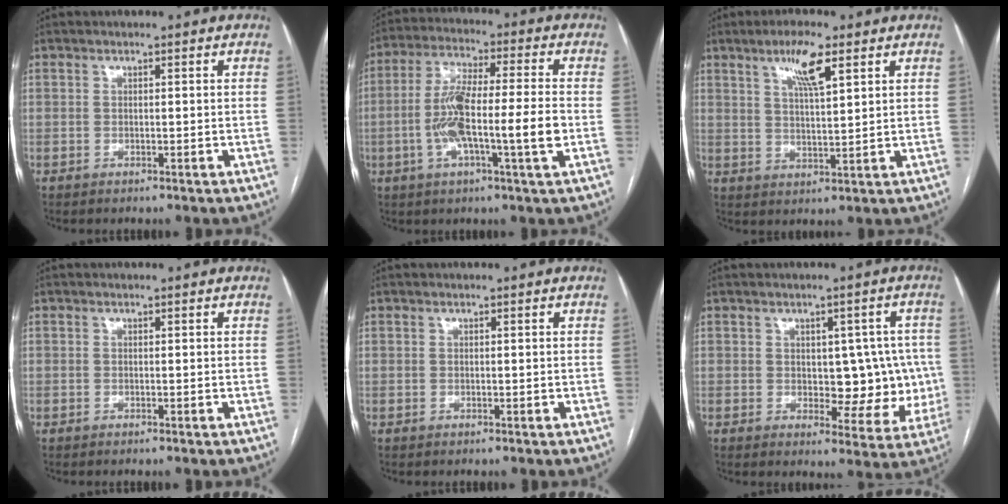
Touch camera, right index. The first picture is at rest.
{"total": 12.5, "force": [-2.6, 0.8, 12.2], "torque": [-0.233, 0.007, -0.053]}
{"total": 6.8, "force": [3.8, 1.0, 5.5], "torque": [-0.103, 0.000, 0.067]}
{"total": 0.0}
{"total": 0.0}
{"total": 8.4, "force": [0.0, 4.8, 6.9], "torque": [-0.060, 0.016, 0.011]}